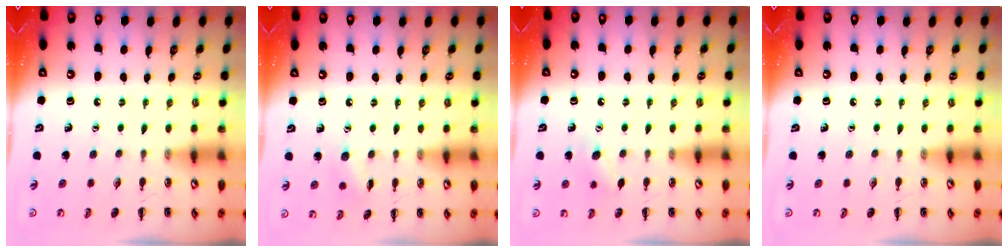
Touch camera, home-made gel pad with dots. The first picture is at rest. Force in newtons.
{"total": 5.3, "press": 5.2, "slide": 1.3}
{"total": 6.3, "press": 6.1, "slide": 1.4}
{"total": 0.0}